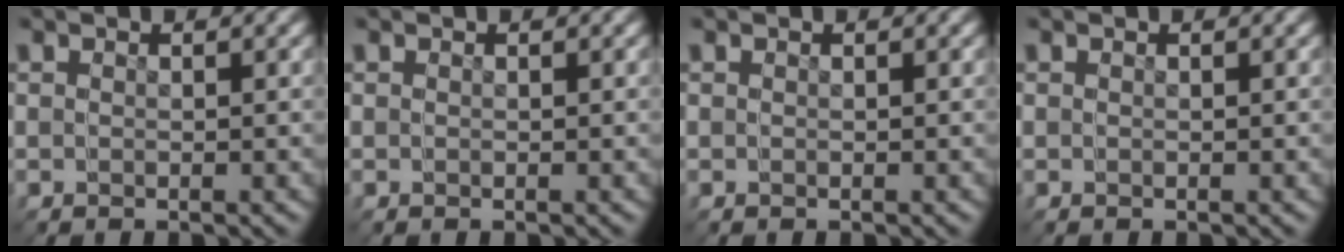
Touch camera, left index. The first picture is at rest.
{"total": 0.0}
{"total": 0.0}
{"total": 0.0}